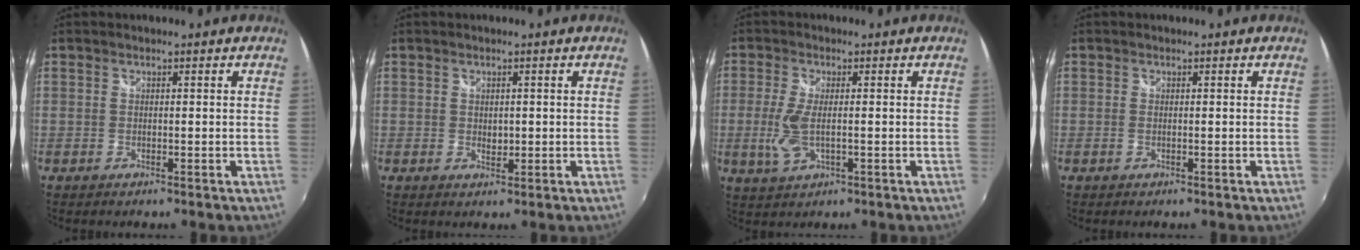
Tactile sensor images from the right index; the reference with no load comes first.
{"total": 1.5, "force": [0.1, 1.2, 0.9], "torque": [-0.013, -0.001, 0.003]}
{"total": 6.3, "force": [-1.1, 2.5, 5.7], "torque": [-0.127, -0.010, -0.020]}
{"total": 0.0}